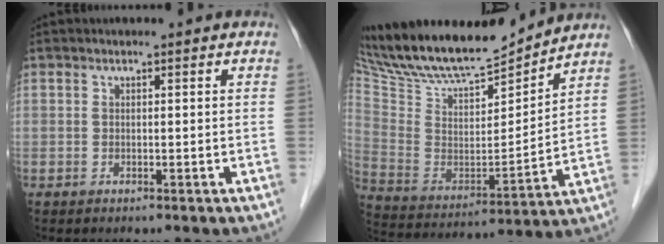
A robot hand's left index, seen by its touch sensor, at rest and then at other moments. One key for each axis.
{"total": 19.5, "fx": 18.1, "fy": 3.0, "fz": 6.5, "tx": -0.132, "ty": -0.020, "tz": 0.322}